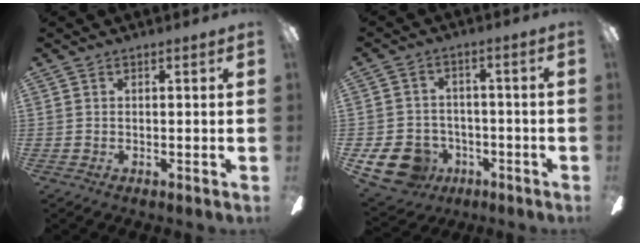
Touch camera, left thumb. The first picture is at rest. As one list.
[{"total": 10.4, "force": [-5.3, 7.8, 4.2], "torque": [-0.122, 0.029, -0.095]}]